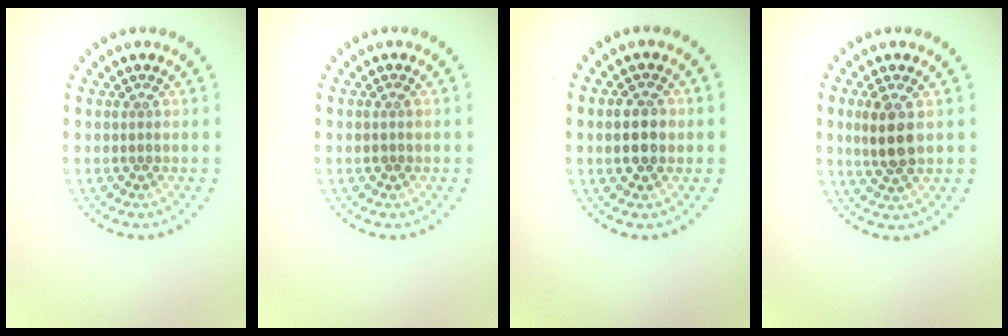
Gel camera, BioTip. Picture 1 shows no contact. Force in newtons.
{"total": 0.7, "press": 0.7, "slide": 0.1}
{"total": 2.9, "press": 2.9, "slide": 0.2}
{"total": 3.4, "press": 3.3, "slide": 0.9}